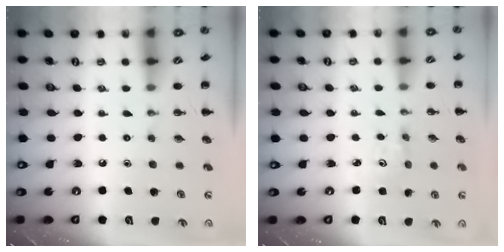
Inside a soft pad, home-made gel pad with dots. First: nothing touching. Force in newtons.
{"total": 1.4, "press": 1.3, "slide": 0.5}